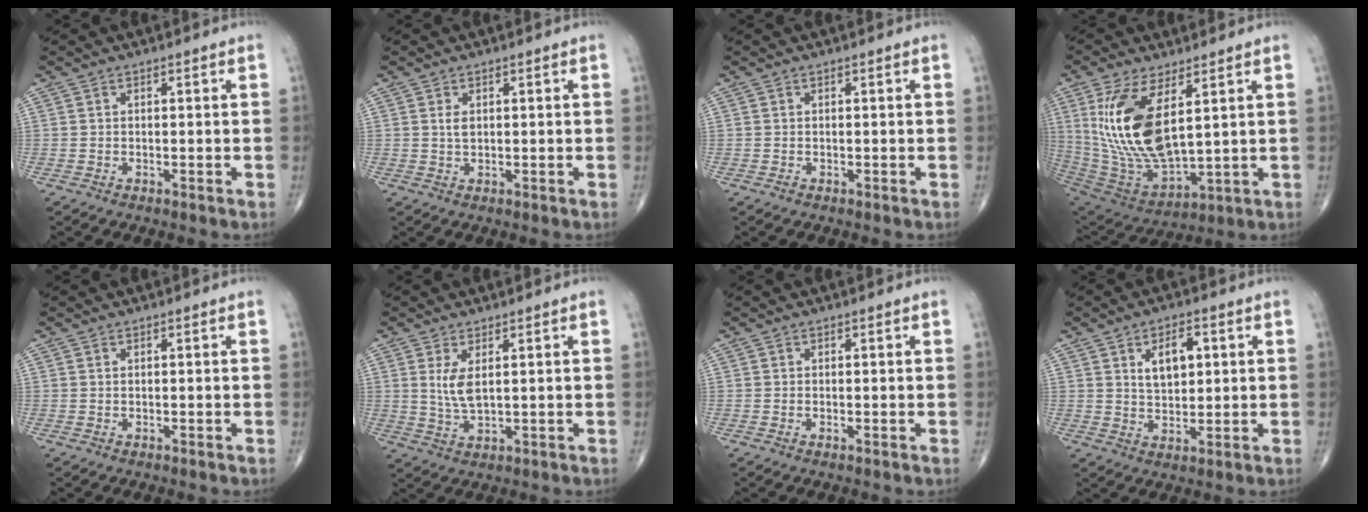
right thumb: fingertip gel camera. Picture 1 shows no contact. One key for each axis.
{"total": 1.7, "fx": 0.5, "fy": 0.9, "fz": 1.3, "tx": -0.023, "ty": -0.001, "tz": 0.010}
{"total": 0.0}
{"total": 18.9, "fx": 5.5, "fy": 8.3, "fz": 16.1, "tx": -0.318, "ty": -0.030, "tz": 0.122}
{"total": 0.0}
{"total": 4.5, "fx": 1.3, "fy": 1.7, "fz": 4.0, "tx": -0.079, "ty": -0.014, "tz": 0.033}
{"total": 0.0}
{"total": 6.8, "fx": 2.2, "fy": 3.8, "fz": 5.3, "tx": -0.069, "ty": -0.007, "tz": 0.040}